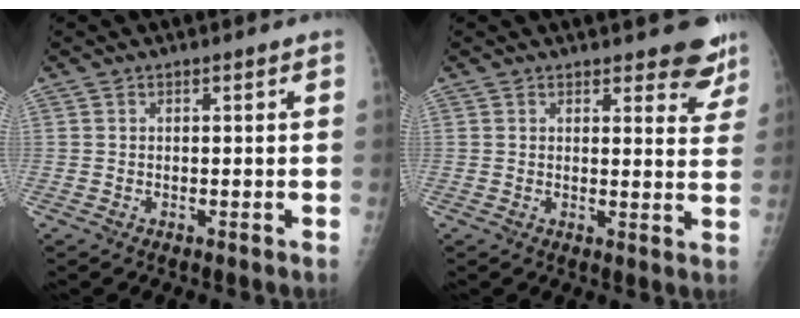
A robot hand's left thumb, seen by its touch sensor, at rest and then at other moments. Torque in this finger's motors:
{"motor_torque": [3.24, 1.77, 0.80, -0.19, 0.12]}